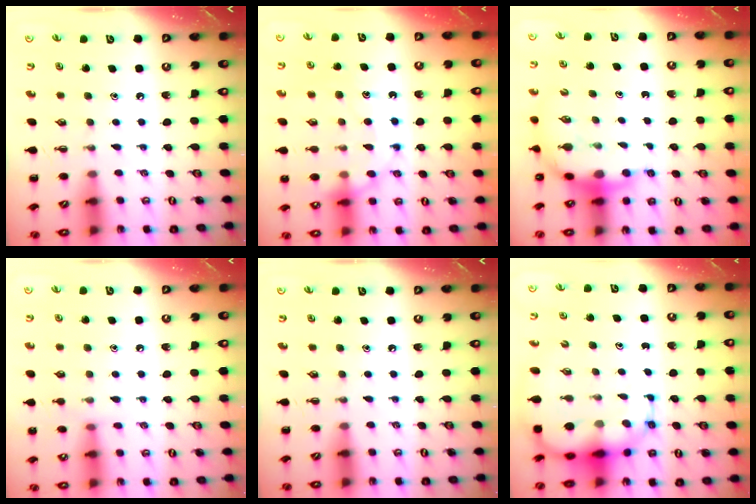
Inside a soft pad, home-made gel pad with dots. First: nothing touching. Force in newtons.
{"total": 17.1, "press": 17.0, "slide": 1.1}
{"total": 7.7, "press": 7.5, "slide": 1.7}
{"total": 4.5, "press": 4.1, "slide": 1.7}
{"total": 0.0}
{"total": 12.0, "press": 11.5, "slide": 3.2}